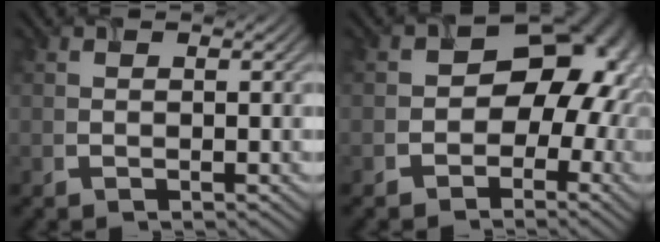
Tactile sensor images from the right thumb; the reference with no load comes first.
{"total": 9.5, "force": [-1.4, 7.5, 5.6], "torque": [-0.031, -0.005, -0.032]}